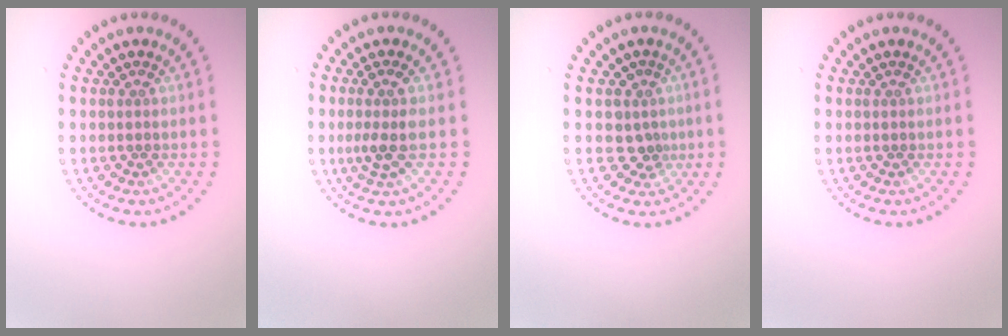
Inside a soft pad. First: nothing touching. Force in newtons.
{"total": 2.2, "press": 1.7, "slide": 1.4}
{"total": 2.0, "press": 1.4, "slide": 1.4}
{"total": 0.0}